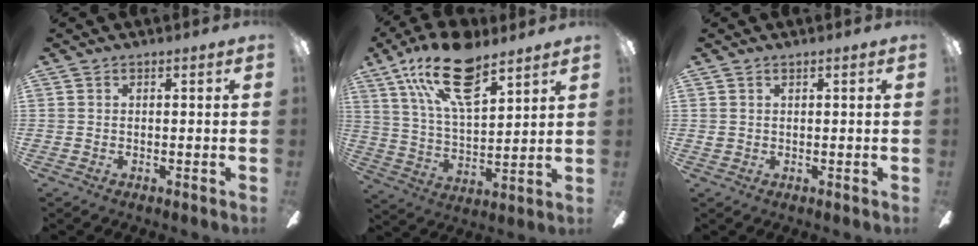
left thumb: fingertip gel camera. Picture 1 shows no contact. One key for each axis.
{"total": 19.2, "fx": 12.3, "fy": 7.7, "fz": 12.5, "tx": -0.238, "ty": -0.050, "tz": 0.213}
{"total": 0.7, "fx": 0.3, "fy": 0.6, "fz": 0.2, "tx": -0.006, "ty": 0.004, "tz": 0.006}